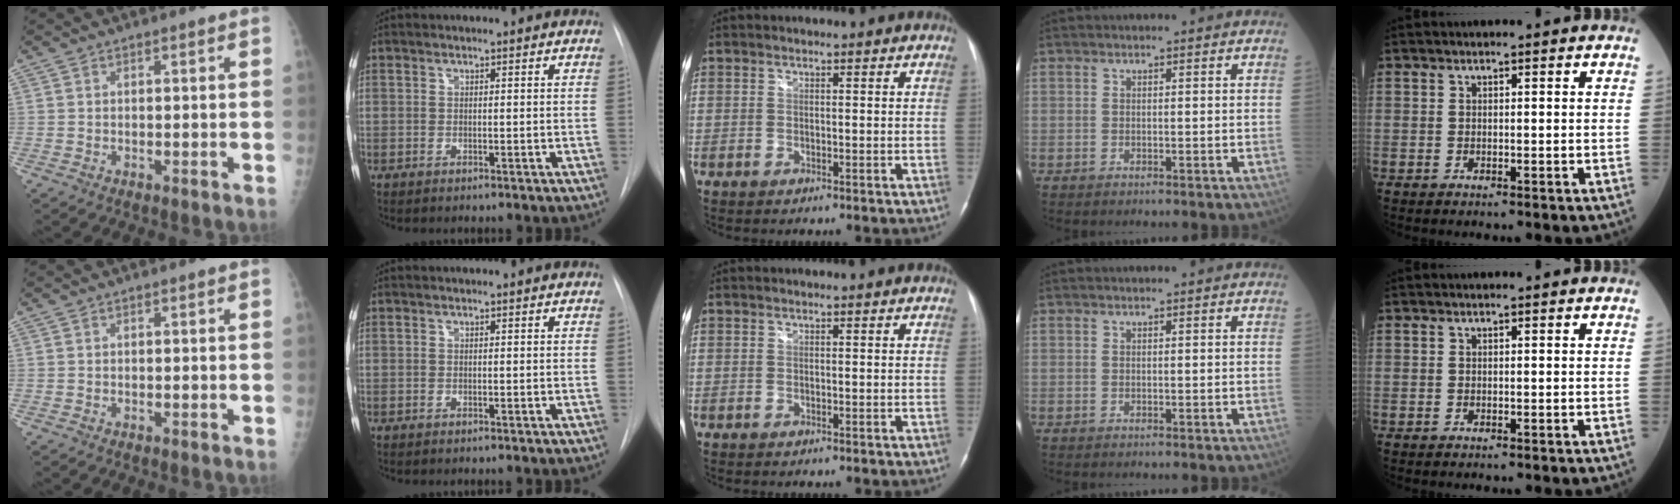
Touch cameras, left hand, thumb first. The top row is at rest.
{}